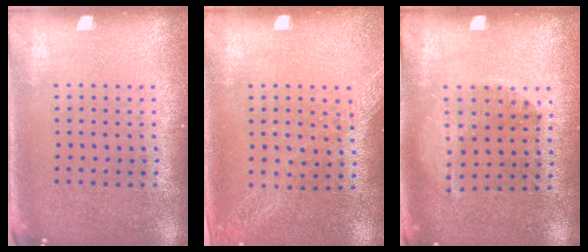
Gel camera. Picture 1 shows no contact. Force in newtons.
{"total": 1.2, "press": 1.2, "slide": 0.4}
{"total": 1.0, "press": 1.0, "slide": 0.2}